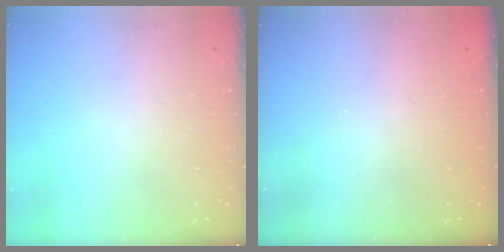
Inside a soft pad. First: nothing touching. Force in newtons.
{"total": 2.3, "press": 2.2, "slide": 0.8}